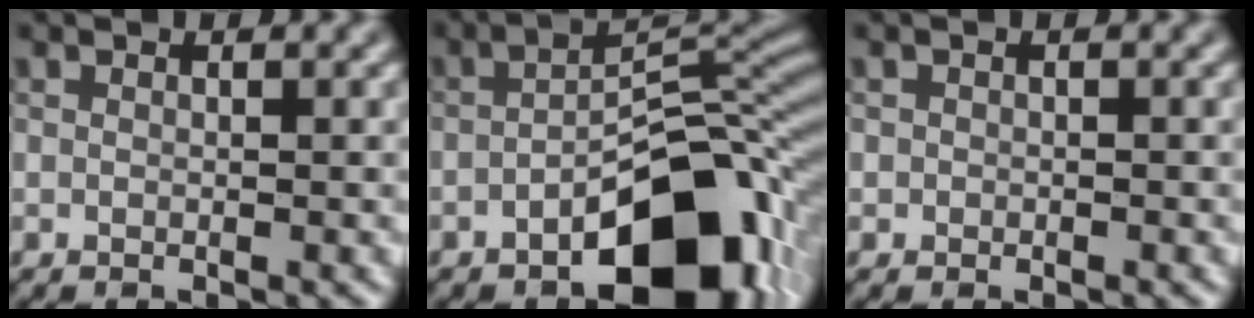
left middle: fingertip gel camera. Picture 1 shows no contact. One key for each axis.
{"total": 11.0, "fx": -5.1, "fy": 5.0, "fz": 8.4, "tx": -0.110, "ty": 0.006, "tz": -0.091}
{"total": 0.6, "fx": -0.1, "fy": 0.6, "fz": 0.0, "tx": 0.006, "ty": -0.004, "tz": -0.003}